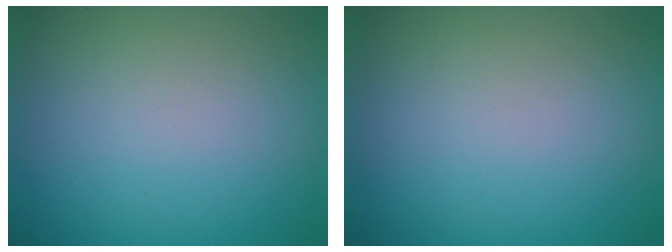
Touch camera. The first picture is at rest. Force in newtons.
{"total": 0.0}